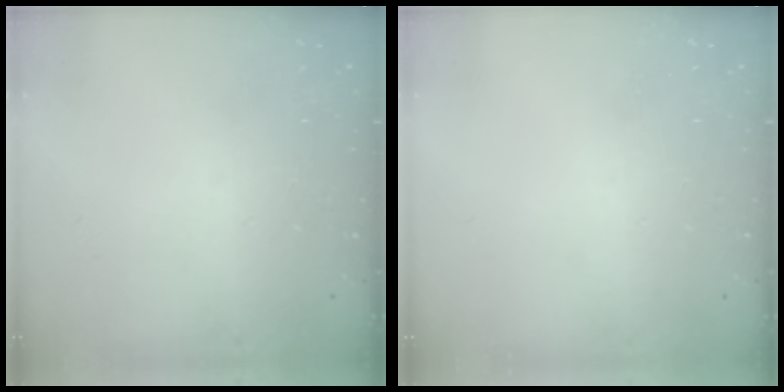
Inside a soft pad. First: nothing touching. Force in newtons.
{"total": 0.0}